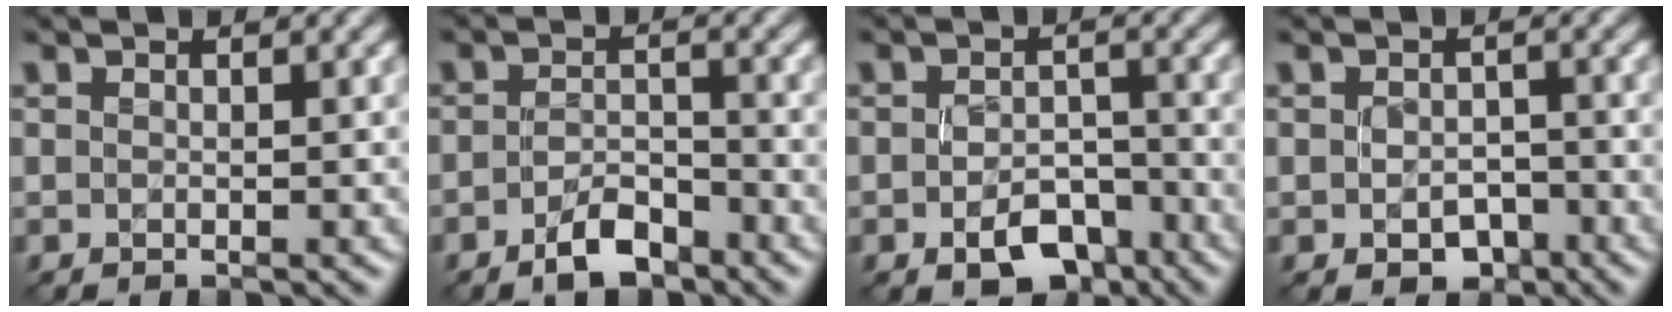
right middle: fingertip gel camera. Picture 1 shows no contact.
{"total": 3.7, "force": [-2.4, 1.5, 2.3], "torque": [-0.040, 0.005, -0.047]}
{"total": 5.1, "force": [-2.8, 2.9, 3.2], "torque": [-0.049, -0.005, -0.042]}
{"total": 2.8, "force": [-1.2, 1.9, 1.7], "torque": [-0.023, -0.005, -0.016]}